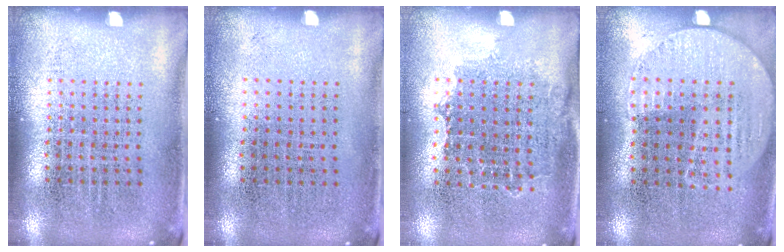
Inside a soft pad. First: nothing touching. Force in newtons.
{"total": 0.0}
{"total": 1.0, "press": 0.9, "slide": 0.5}
{"total": 0.8, "press": 0.6, "slide": 0.5}